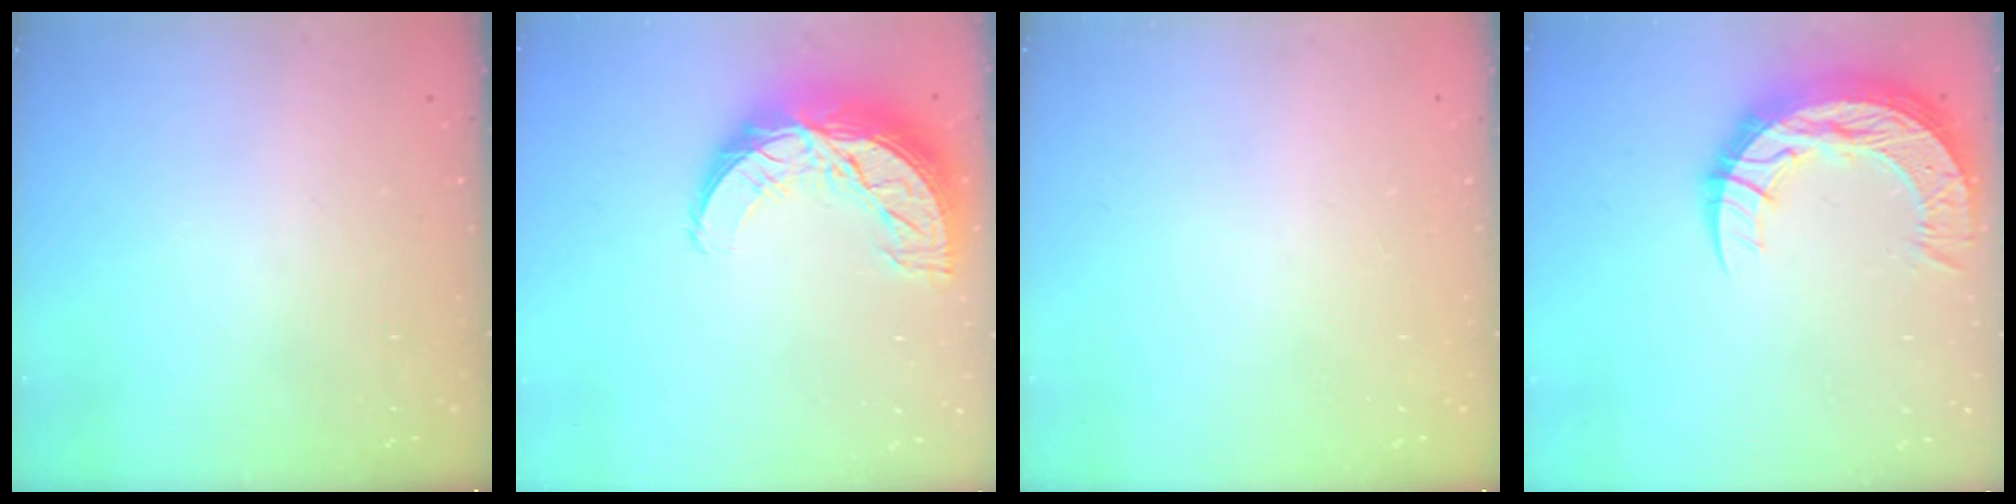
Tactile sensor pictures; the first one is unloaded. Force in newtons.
{"total": 14.7, "press": 14.7, "slide": 1.0}
{"total": 0.0}
{"total": 15.4, "press": 15.3, "slide": 1.1}